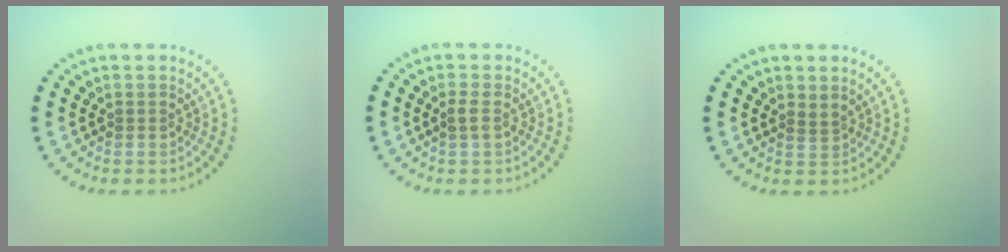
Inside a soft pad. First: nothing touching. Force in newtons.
{"total": 0.9, "press": 0.9, "slide": 0.3}
{"total": 0.8, "press": 0.4, "slide": 0.7}